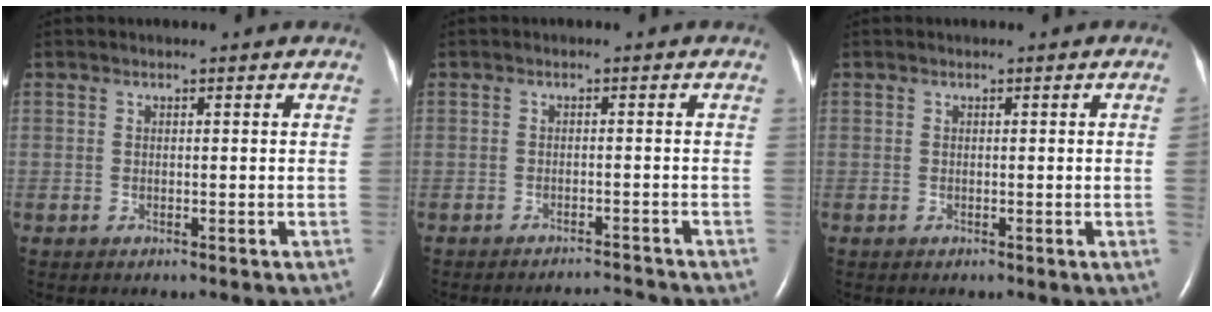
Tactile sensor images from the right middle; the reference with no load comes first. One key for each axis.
{"total": 3.3, "fx": -3.1, "fy": -0.9, "fz": -0.5, "tx": 0.006, "ty": -0.008, "tz": -0.044}
{"total": 1.4, "fx": -0.1, "fy": -0.7, "fz": 1.3, "tx": -0.013, "ty": -0.001, "tz": -0.001}